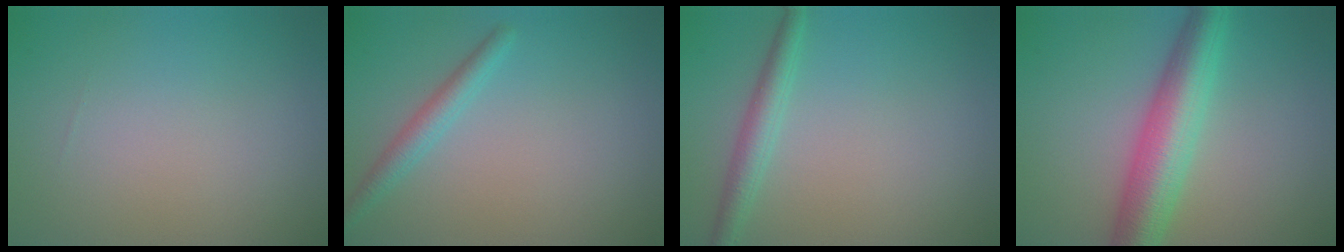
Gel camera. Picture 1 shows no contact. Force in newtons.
{"total": 2.1, "press": 2.1, "slide": 0.2}
{"total": 2.4, "press": 2.4, "slide": 0.1}
{"total": 6.6, "press": 6.6, "slide": 0.1}